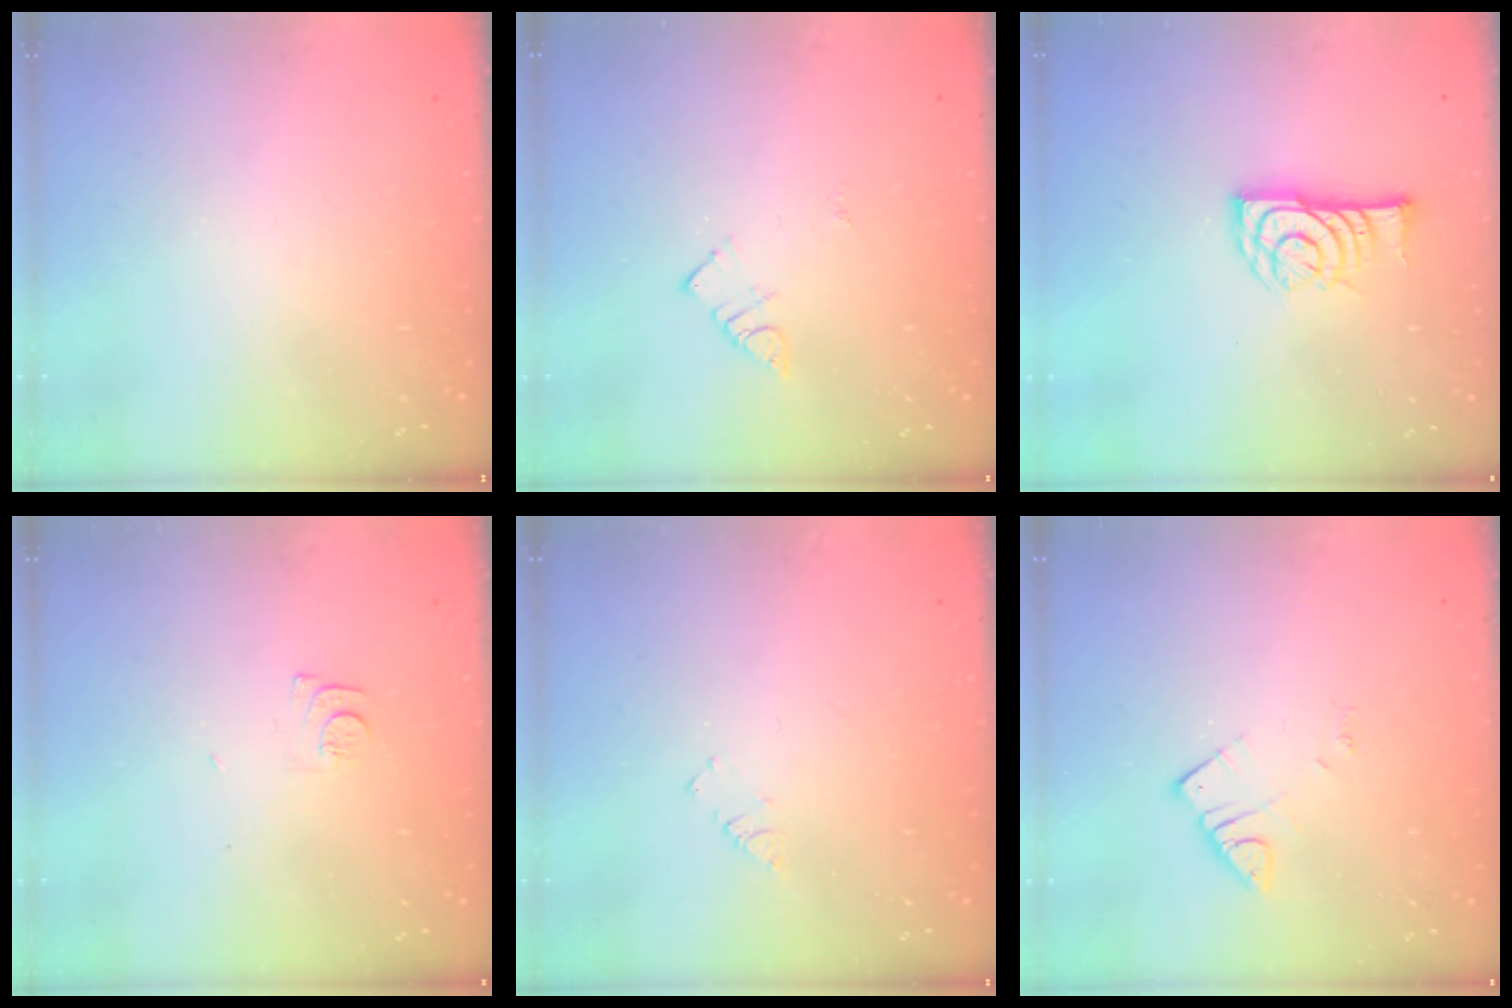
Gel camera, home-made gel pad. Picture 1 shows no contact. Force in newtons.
{"total": 3.9, "press": 3.8, "slide": 0.4}
{"total": 10.4, "press": 10.4, "slide": 0.5}
{"total": 5.3, "press": 5.2, "slide": 0.6}
{"total": 4.1, "press": 4.1, "slide": 0.7}
{"total": 3.4, "press": 3.4, "slide": 0.5}